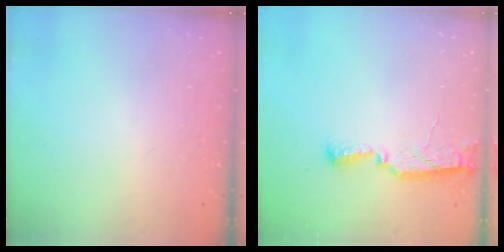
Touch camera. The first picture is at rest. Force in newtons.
{"total": 9.5, "press": 8.0, "slide": 5.2}